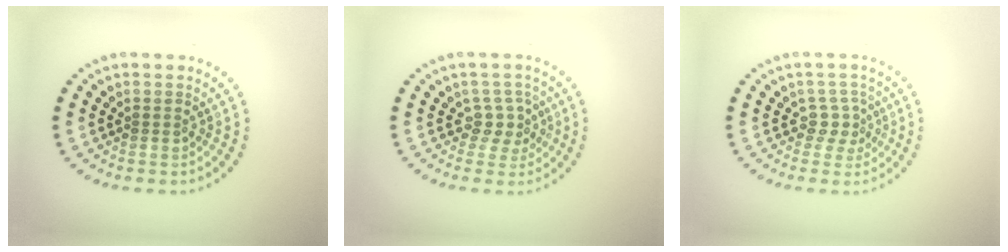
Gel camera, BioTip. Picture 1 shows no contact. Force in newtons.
{"total": 2.0, "press": 1.6, "slide": 1.3}
{"total": 2.1, "press": 1.4, "slide": 1.5}